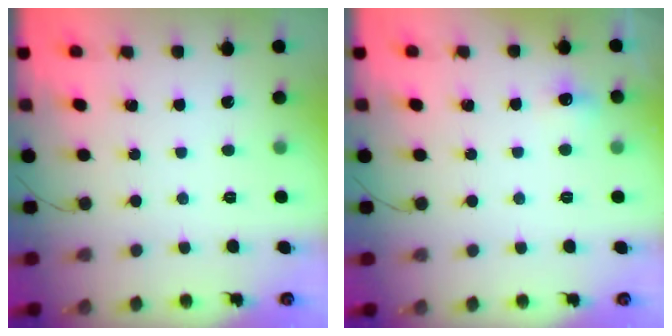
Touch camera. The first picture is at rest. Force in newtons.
{"total": 5.3, "press": 5.0, "slide": 1.7}